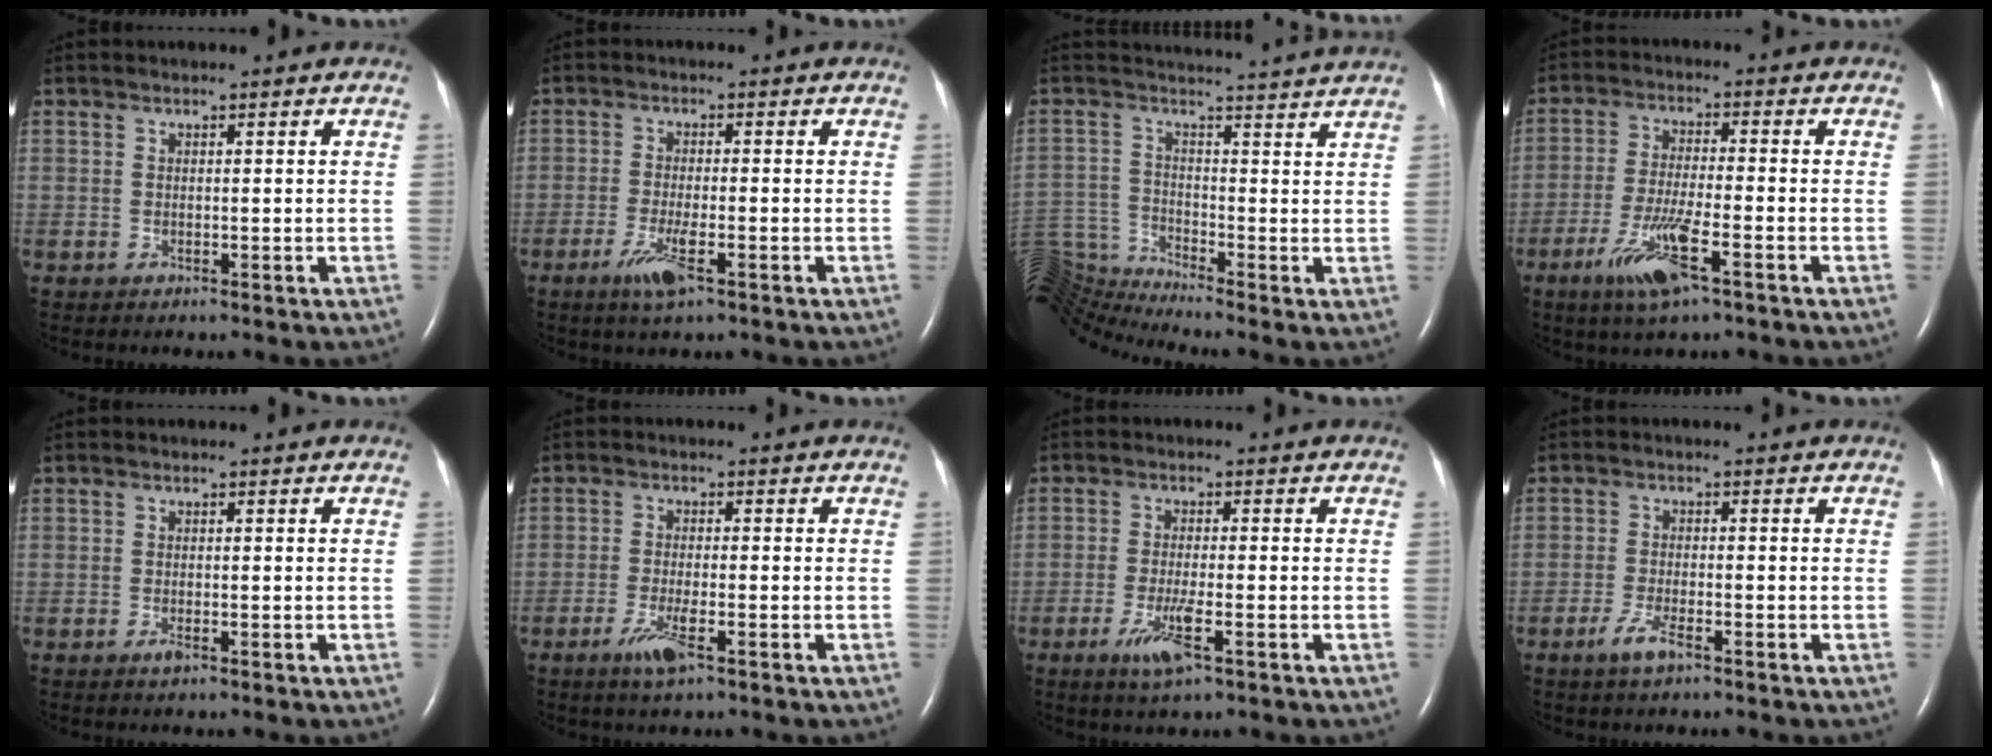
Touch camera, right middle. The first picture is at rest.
{"total": 4.4, "force": [-2.4, 0.5, 3.6], "torque": [-0.081, -0.009, -0.046]}
{"total": 2.8, "force": [0.2, -1.3, 2.5], "torque": [-0.068, 0.058, 0.009]}
{"total": 8.3, "force": [-4.5, 0.8, 7.0], "torque": [-0.146, -0.017, -0.081]}
{"total": 0.9, "force": [-0.6, 0.2, 0.7], "torque": [-0.018, -0.002, -0.009]}
{"total": 4.1, "force": [-2.3, 0.4, 3.4], "torque": [-0.075, -0.008, -0.045]}
{"total": 4.9, "force": [-2.5, 0.4, 4.2], "torque": [-0.090, -0.011, -0.046]}
{"total": 3.2, "force": [-2.0, 0.5, 2.4], "torque": [-0.058, -0.003, -0.038]}